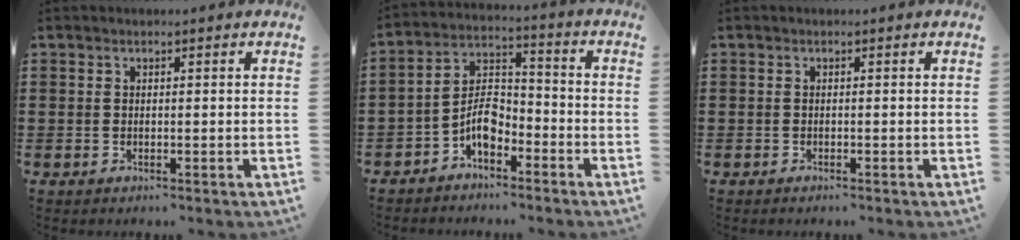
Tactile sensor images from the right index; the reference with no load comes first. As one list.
[{"total": 6.2, "force": [-3.5, 3.3, 3.9], "torque": [-0.083, 0.013, -0.069]}, {"total": 0.0}]